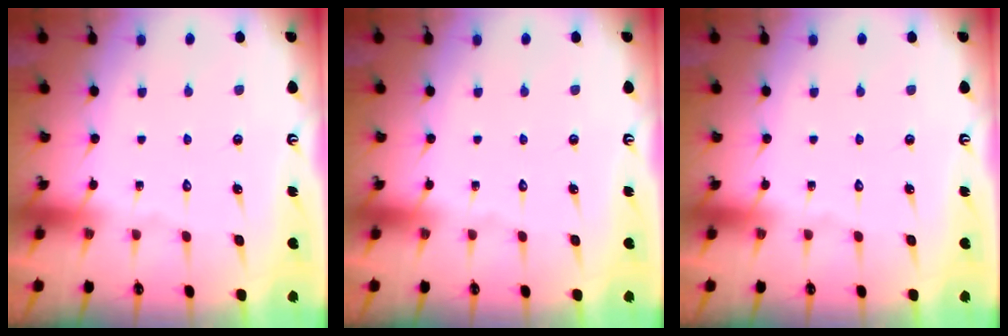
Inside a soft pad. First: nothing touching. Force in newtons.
{"total": 0.0}
{"total": 0.0}